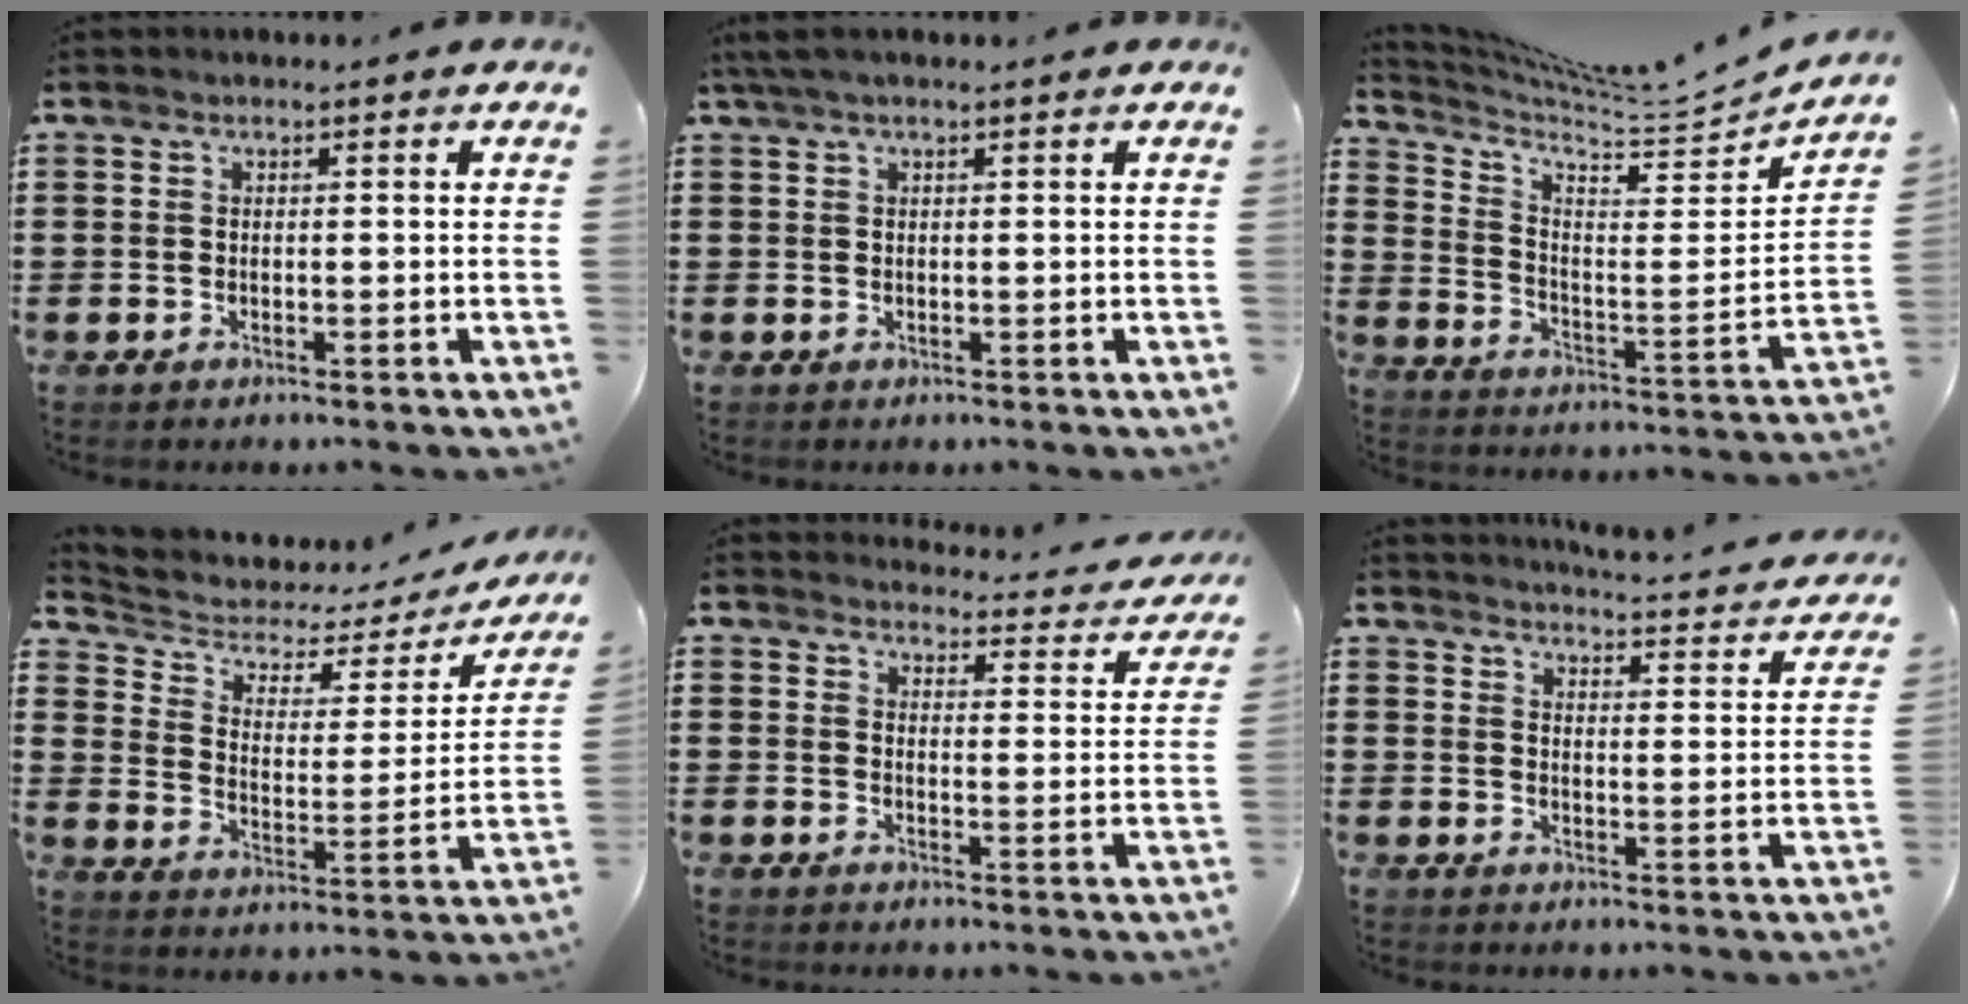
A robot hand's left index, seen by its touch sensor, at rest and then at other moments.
{"total": 1.4, "force": [0.9, 0.0, 1.1], "torque": [-0.022, 0.000, 0.017]}
{"total": 5.3, "force": [5.0, -0.2, 1.9], "torque": [-0.064, -0.057, 0.077]}
{"total": 3.7, "force": [2.6, 2.1, 1.6], "torque": [-0.054, -0.019, 0.035]}
{"total": 3.8, "force": [3.7, 0.4, 0.6], "torque": [-0.021, -0.026, 0.063]}
{"total": 3.8, "force": [3.8, -0.3, 0.7], "torque": [-0.018, -0.038, 0.057]}